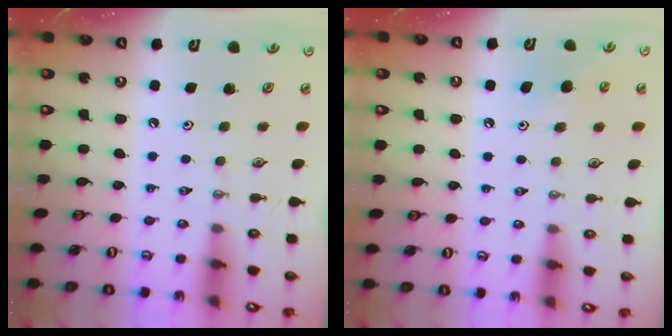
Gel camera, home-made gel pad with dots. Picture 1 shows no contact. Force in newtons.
{"total": 6.4, "press": 6.4, "slide": 0.4}